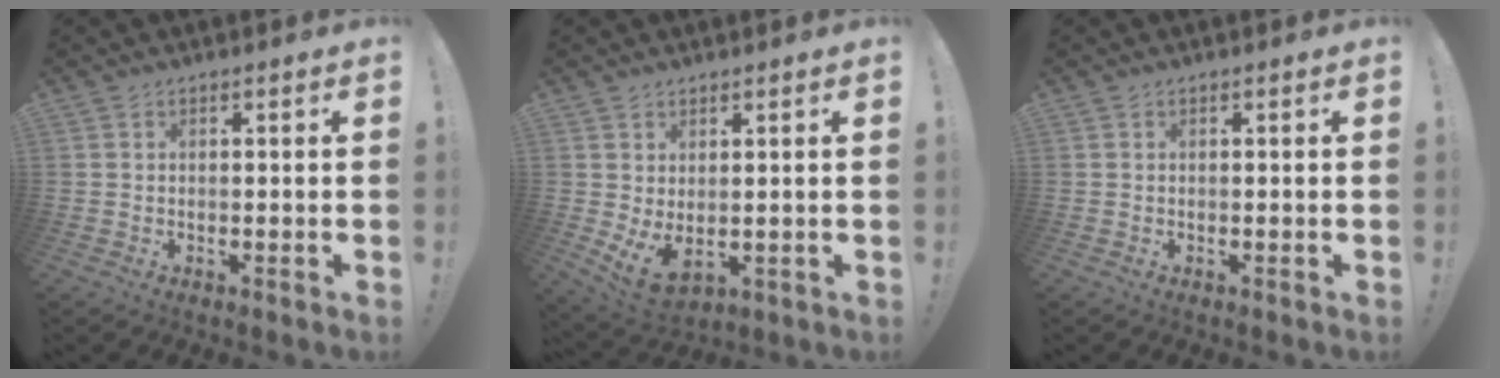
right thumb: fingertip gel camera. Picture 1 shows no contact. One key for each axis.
{"total": 5.4, "fx": 1.6, "fy": 2.7, "fz": 4.4, "tx": -0.066, "ty": -0.018, "tz": 0.038}
{"total": 0.0}